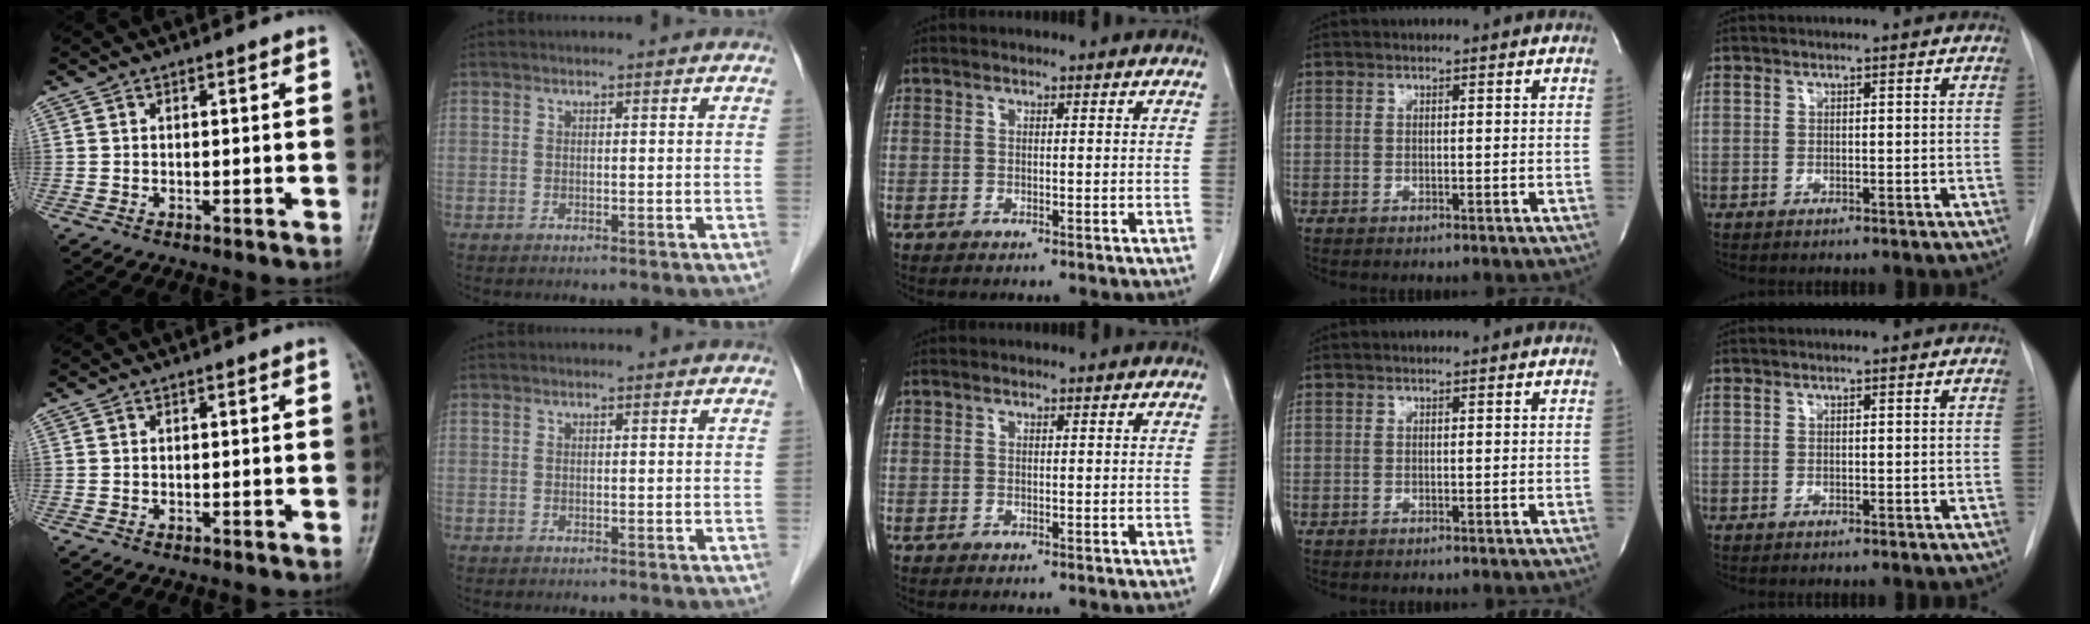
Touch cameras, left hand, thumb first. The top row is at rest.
{}